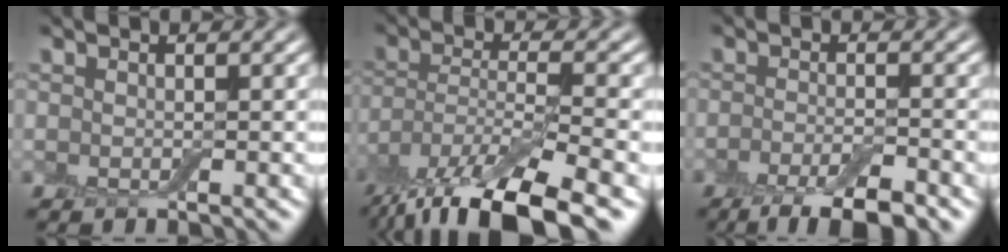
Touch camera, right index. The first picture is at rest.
{"total": 11.9, "force": [-8.6, 3.3, 7.5], "torque": [-0.138, -0.014, -0.158]}
{"total": 5.5, "force": [-3.6, 1.3, 3.9], "torque": [-0.062, -0.004, -0.064]}